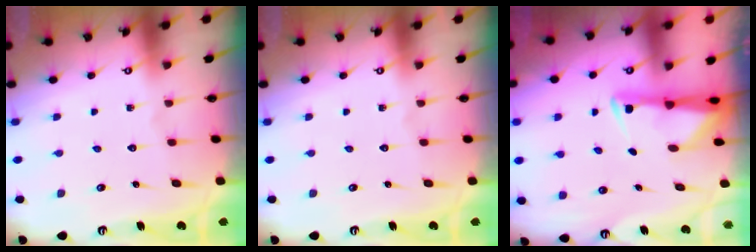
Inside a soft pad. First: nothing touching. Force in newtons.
{"total": 0.0}
{"total": 3.0, "press": 3.0, "slide": 0.5}